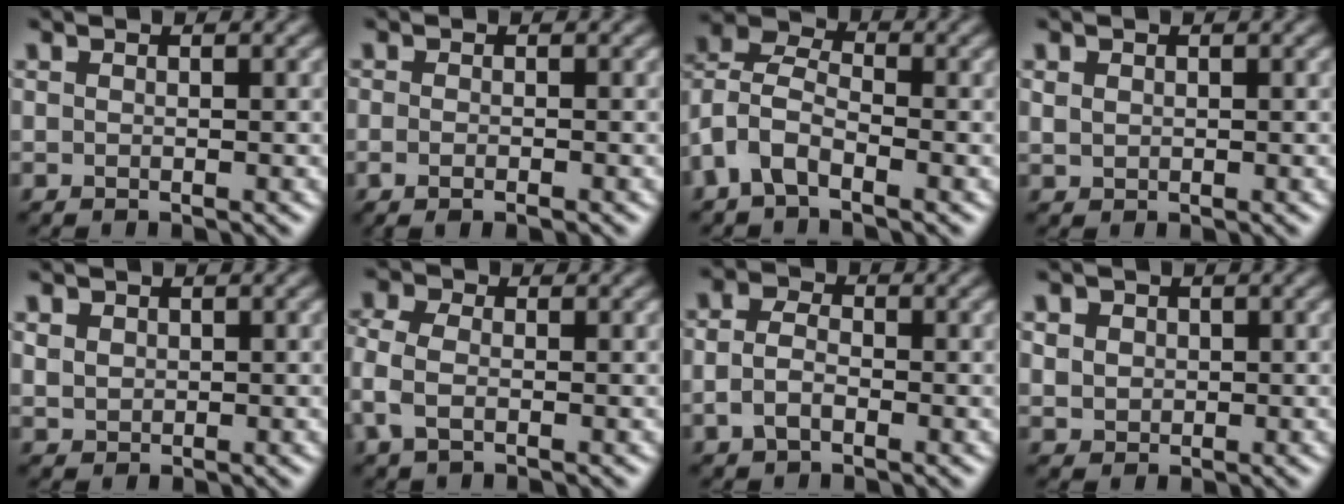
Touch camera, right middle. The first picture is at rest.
{"total": 1.5, "force": [-0.7, 0.4, 1.3], "torque": [-0.022, -0.006, -0.012]}
{"total": 5.4, "force": [-2.3, 3.0, 3.8], "torque": [-0.080, 0.010, -0.064]}
{"total": 1.0, "force": [0.4, 0.8, 0.4], "torque": [-0.010, -0.002, 0.011]}
{"total": 1.5, "force": [0.7, 1.2, 0.5], "torque": [-0.011, -0.004, 0.016]}
{"total": 3.5, "force": [-0.8, 2.3, 2.6], "torque": [-0.077, 0.001, -0.023]}
{"total": 2.7, "force": [-0.7, 1.8, 1.9], "torque": [-0.045, 0.001, -0.019]}
{"total": 3.3, "force": [1.3, 2.6, 1.4], "torque": [-0.036, 0.009, 0.024]}